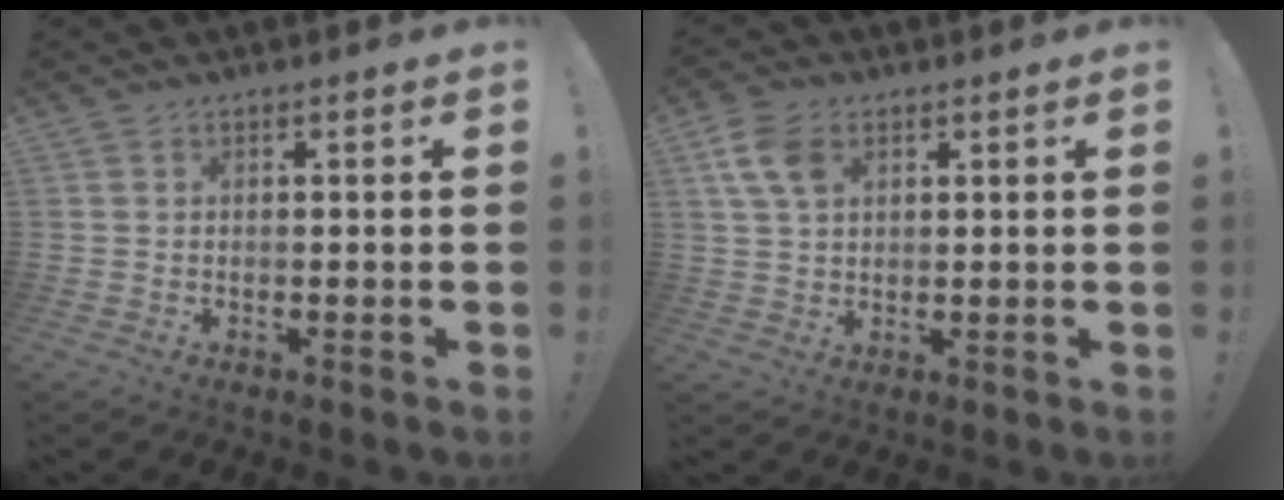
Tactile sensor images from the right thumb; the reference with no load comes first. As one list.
[{"total": 8.9, "force": [3.6, 6.1, 5.3], "torque": [-0.091, -0.004, 0.070]}]